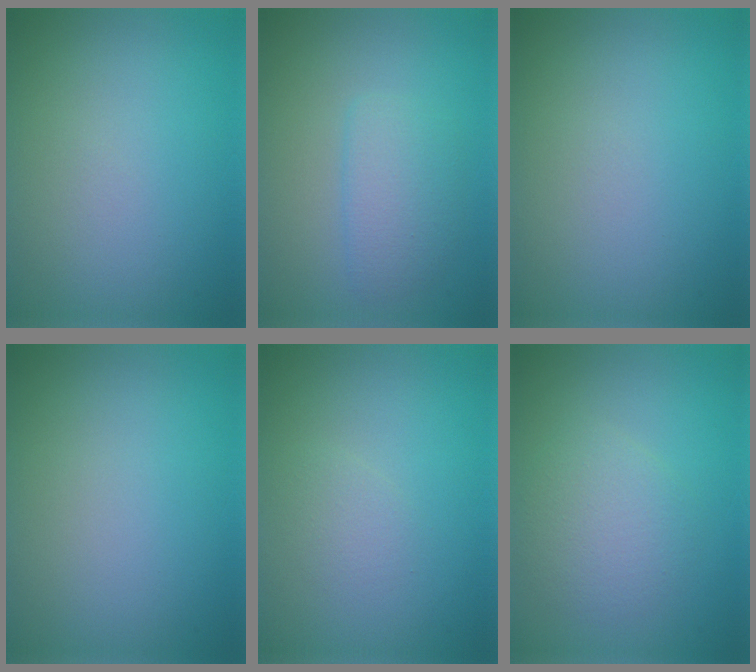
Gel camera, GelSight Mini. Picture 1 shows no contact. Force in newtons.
{"total": 2.6, "press": 2.6, "slide": 0.0}
{"total": 0.0}
{"total": 0.0}
{"total": 1.1, "press": 1.1, "slide": 0.1}
{"total": 3.0, "press": 3.0, "slide": 0.0}